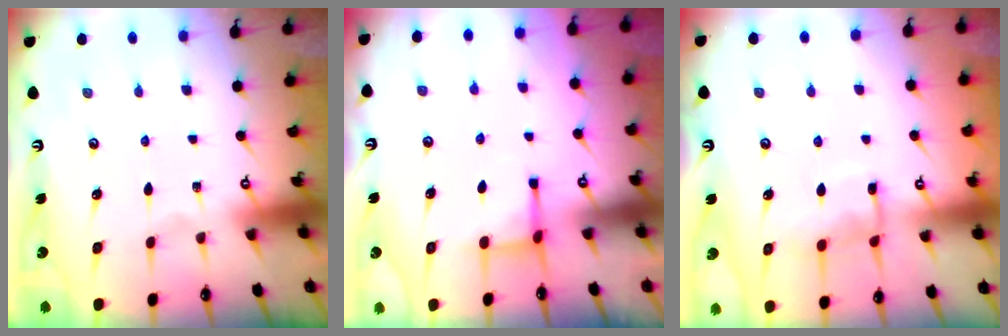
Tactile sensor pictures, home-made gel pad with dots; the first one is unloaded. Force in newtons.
{"total": 2.6, "press": 2.6, "slide": 0.7}
{"total": 9.2, "press": 9.2, "slide": 1.0}